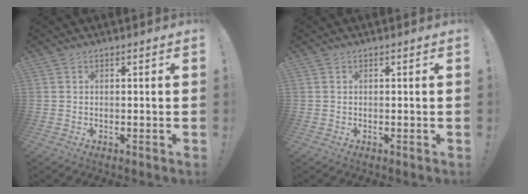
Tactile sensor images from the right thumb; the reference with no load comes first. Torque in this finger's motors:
{"motor_torque": [-0.03, 0.08, -0.11, 0.06, 0.00]}